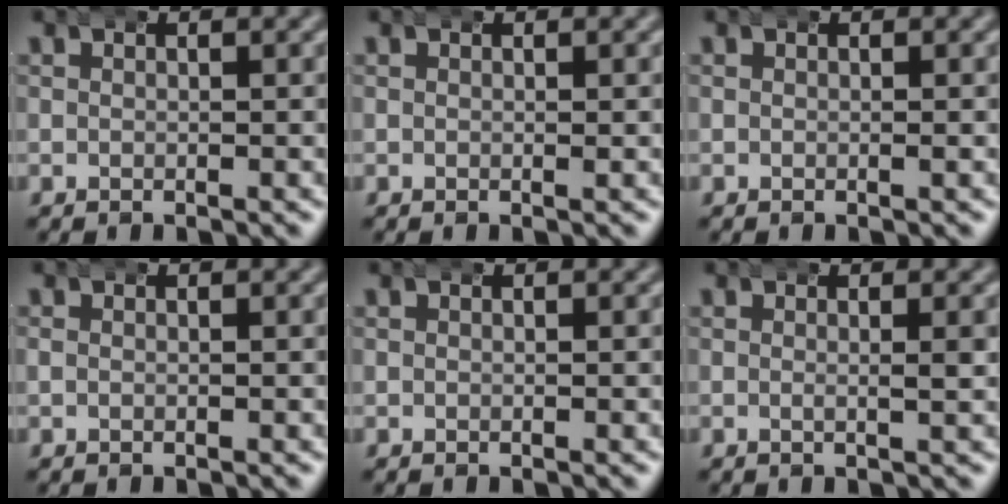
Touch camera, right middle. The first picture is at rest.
{"total": 0.0}
{"total": 0.0}
{"total": 0.6, "force": [0.0, 0.5, 0.3], "torque": [-0.006, 0.004, -0.005]}
{"total": 0.0}
{"total": 1.6, "force": [0.4, 0.3, 1.5], "torque": [-0.023, 0.005, -0.002]}